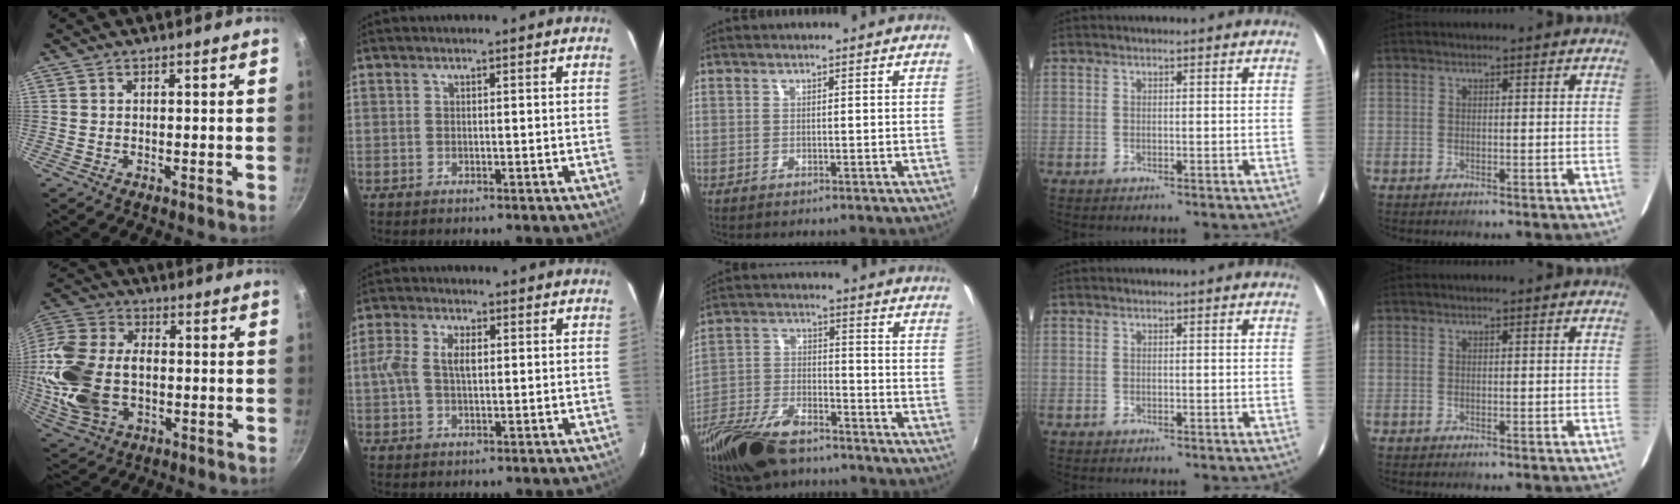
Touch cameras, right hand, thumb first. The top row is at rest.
{"thumb": {"total": 18.9, "force": [-1.8, 12.7, 13.9], "torque": [-0.278, 0.027, -0.031]}, "index": {"total": 5.3, "force": [0.4, 2.8, 4.4], "torque": [-0.089, 0.010, 0.006]}, "middle": {"total": 19.8, "force": [-15.2, 7.4, 10.2], "torque": [-0.227, -0.032, -0.273]}}